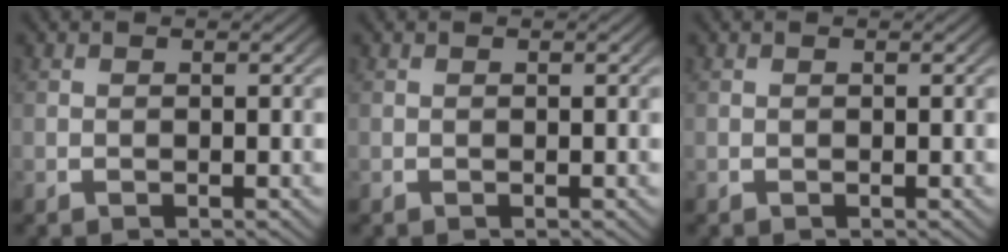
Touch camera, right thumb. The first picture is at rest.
{"total": 0.0}
{"total": 0.0}